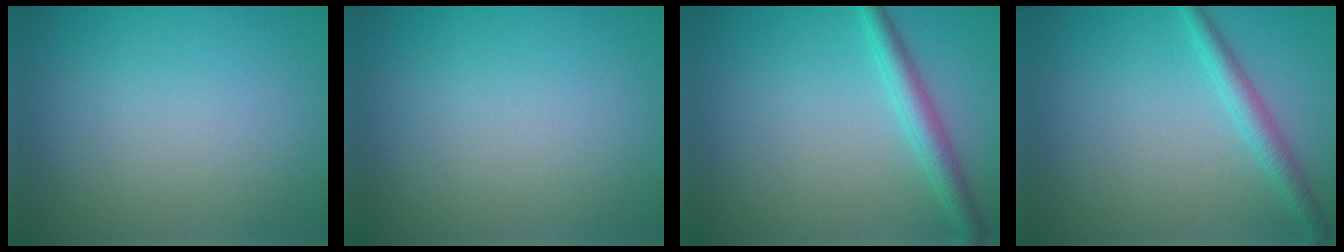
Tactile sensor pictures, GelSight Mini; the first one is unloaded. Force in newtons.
{"total": 0.0}
{"total": 2.8, "press": 2.8, "slide": 0.1}
{"total": 2.2, "press": 2.2, "slide": 0.0}